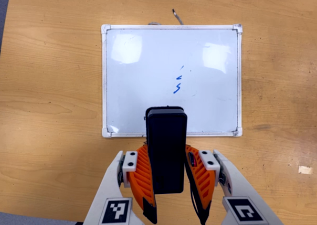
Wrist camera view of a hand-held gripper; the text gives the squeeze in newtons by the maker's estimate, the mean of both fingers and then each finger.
{"total": 5.4, "left": 4.8, "right": 5.9}